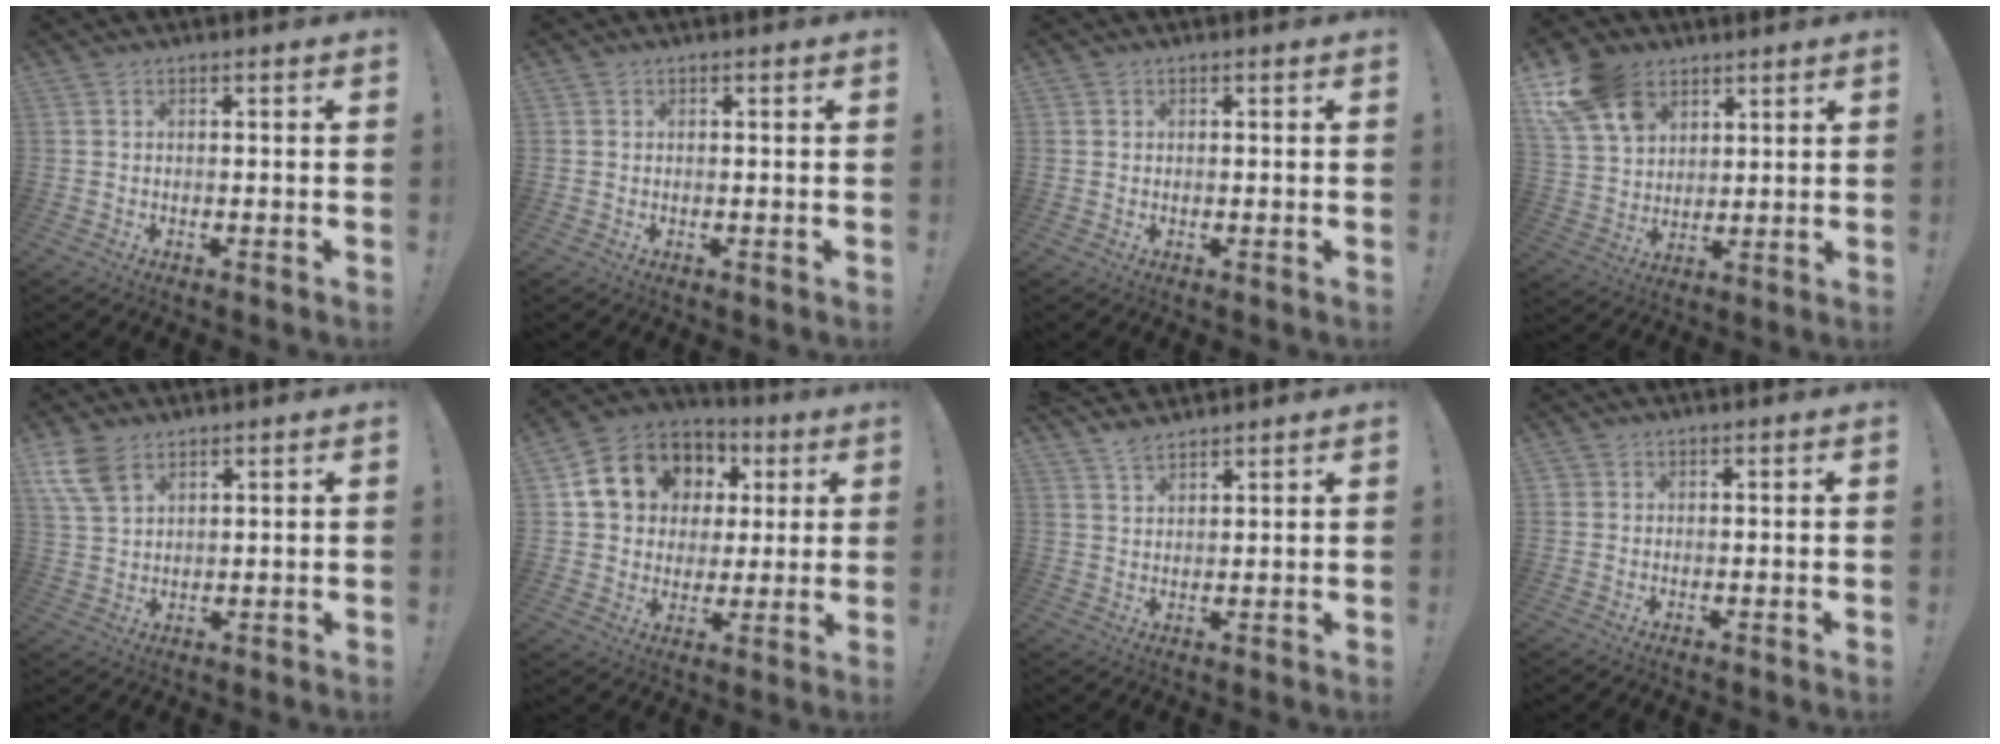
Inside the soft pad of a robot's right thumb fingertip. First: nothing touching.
{"total": 0.6, "force": [0.3, 0.4, -0.3], "torque": [0.007, 0.001, 0.005]}
{"total": 0.9, "force": [0.5, 0.8, -0.2], "torque": [0.007, 0.001, 0.008]}
{"total": 15.7, "force": [8.3, 11.1, 7.4], "torque": [-0.147, -0.040, 0.162]}
{"total": 8.2, "force": [4.8, 4.7, 4.7], "torque": [-0.092, -0.014, 0.096]}
{"total": 14.9, "force": [5.4, 12.3, 6.5], "torque": [-0.102, -0.013, 0.121]}
{"total": 5.3, "force": [4.7, 1.9, 1.6], "torque": [-0.032, -0.025, 0.089]}
{"total": 1.1, "force": [0.4, 1.0, 0.3], "torque": [-0.009, 0.004, 0.008]}